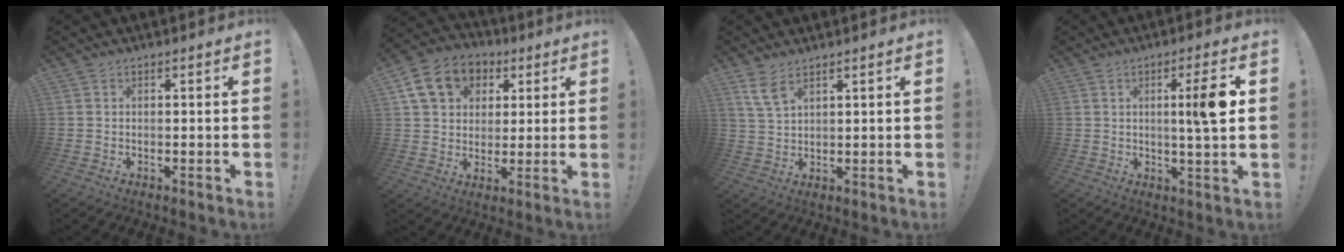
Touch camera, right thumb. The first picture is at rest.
{"total": 14.7, "force": [5.7, 11.6, 6.9], "torque": [-0.095, -0.014, 0.113]}
{"total": 5.6, "force": [3.7, 2.0, 3.6], "torque": [-0.059, -0.018, 0.069]}
{"total": 8.7, "force": [1.4, -0.2, 8.6], "torque": [-0.130, -0.009, 0.009]}